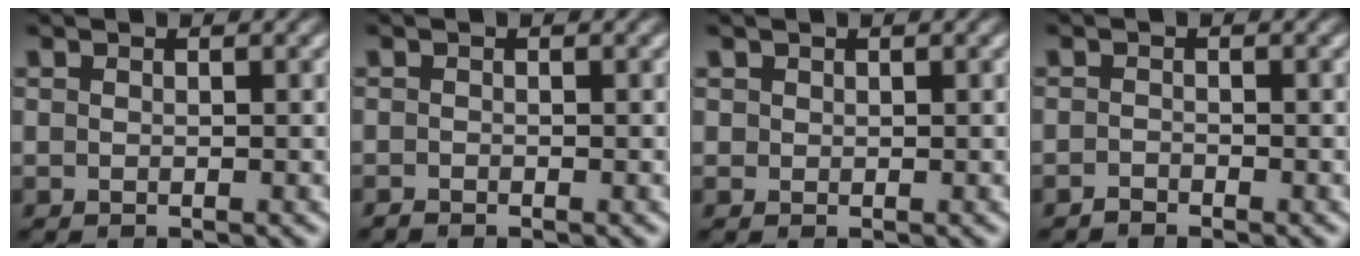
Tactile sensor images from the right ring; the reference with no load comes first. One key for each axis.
{"total": 0.7, "fx": -0.6, "fy": -0.2, "fz": -0.2, "tx": 0.008, "ty": -0.005, "tz": -0.010}
{"total": 0.9, "fx": 0.6, "fy": 0.7, "fz": 0.0, "tx": 0.000, "ty": -0.006, "tz": 0.016}
{"total": 1.1, "fx": -1.0, "fy": -0.3, "fz": -0.3, "tx": 0.012, "ty": -0.006, "tz": -0.018}